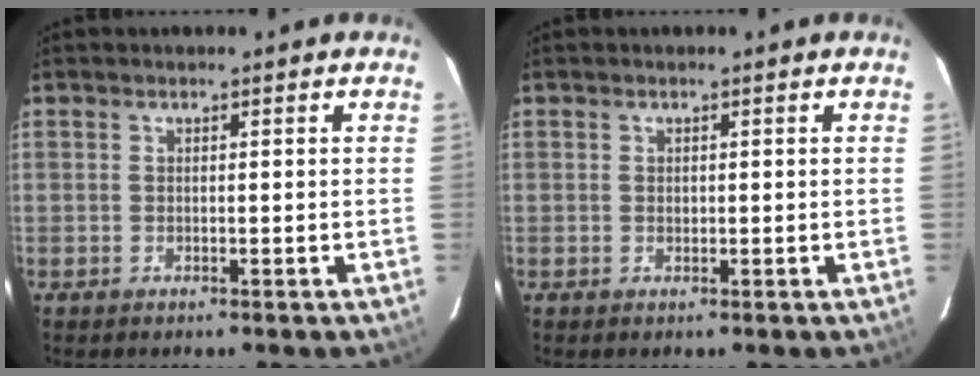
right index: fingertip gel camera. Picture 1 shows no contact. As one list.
[{"total": 0.7, "force": [0.0, 0.6, 0.2], "torque": [-0.002, 0.000, 0.002]}]